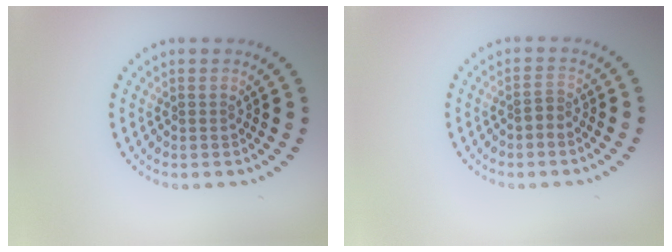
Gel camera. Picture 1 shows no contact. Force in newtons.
{"total": 1.1, "press": 0.9, "slide": 0.7}